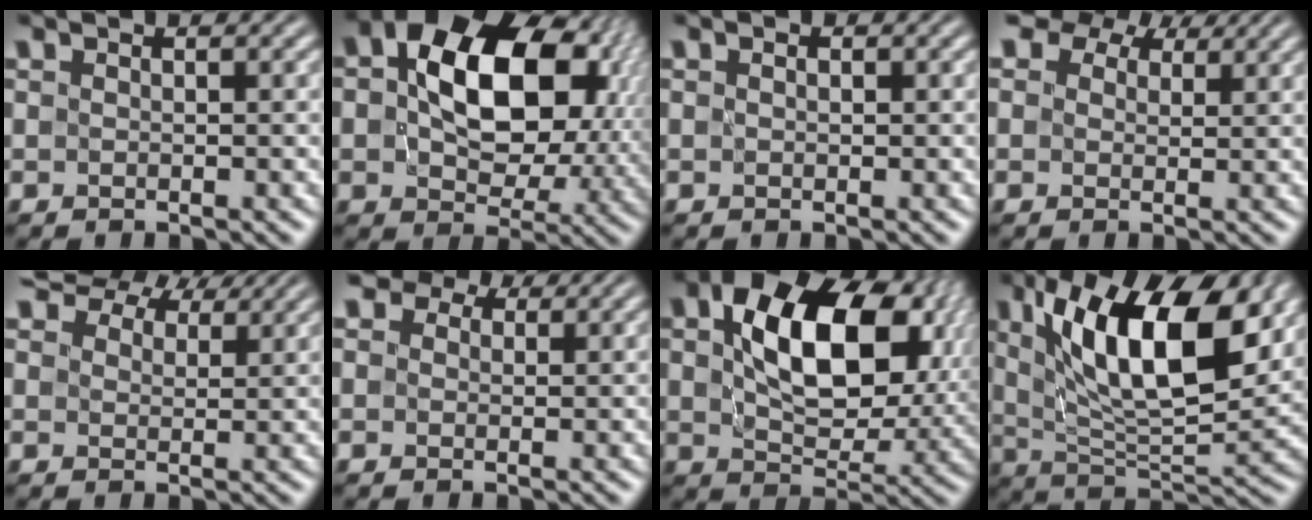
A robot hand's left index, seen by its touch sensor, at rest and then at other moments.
{"total": 14.2, "force": [2.6, 9.2, 10.5], "torque": [-0.161, 0.010, 0.048]}
{"total": 0.5, "force": [0.1, 0.3, 0.4], "torque": [-0.010, -0.001, -0.003]}
{"total": 7.3, "force": [4.9, 4.5, 3.1], "torque": [-0.067, 0.017, 0.063]}
{"total": 8.7, "force": [7.1, 3.7, 3.3], "torque": [-0.076, -0.002, 0.115]}
{"total": 6.0, "force": [3.6, 4.0, 2.7], "torque": [-0.051, 0.017, 0.028]}
{"total": 13.1, "force": [2.6, 7.9, 10.2], "torque": [-0.163, 0.004, 0.052]}
{"total": 13.1, "force": [5.0, 5.7, 10.7], "torque": [-0.164, 0.004, 0.086]}